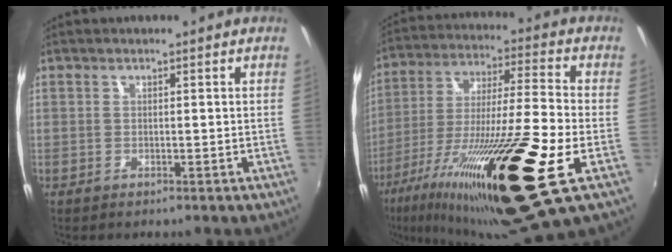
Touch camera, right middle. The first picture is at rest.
{"total": 29.0, "force": [-13.4, 2.6, 25.6], "torque": [-0.465, -0.057, -0.237]}